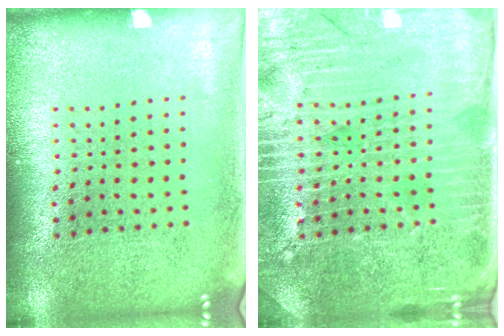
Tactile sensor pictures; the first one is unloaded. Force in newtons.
{"total": 4.4, "press": 4.1, "slide": 1.6}